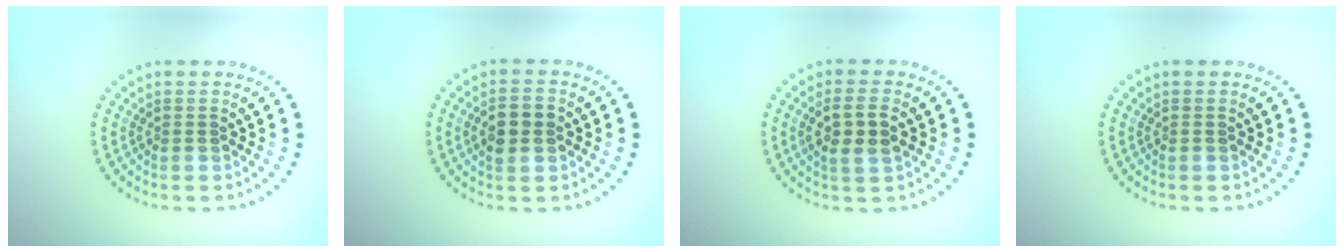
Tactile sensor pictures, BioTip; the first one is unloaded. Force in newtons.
{"total": 2.8, "press": 2.8, "slide": 0.3}
{"total": 3.0, "press": 2.8, "slide": 0.9}
{"total": 0.0}